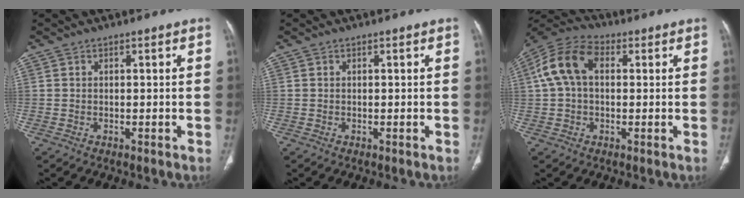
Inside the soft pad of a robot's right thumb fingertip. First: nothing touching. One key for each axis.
{"total": 0.0}
{"total": 10.9, "fx": 1.9, "fy": 7.1, "fz": 8.1, "tx": -0.164, "ty": 0.036, "tz": 0.028}